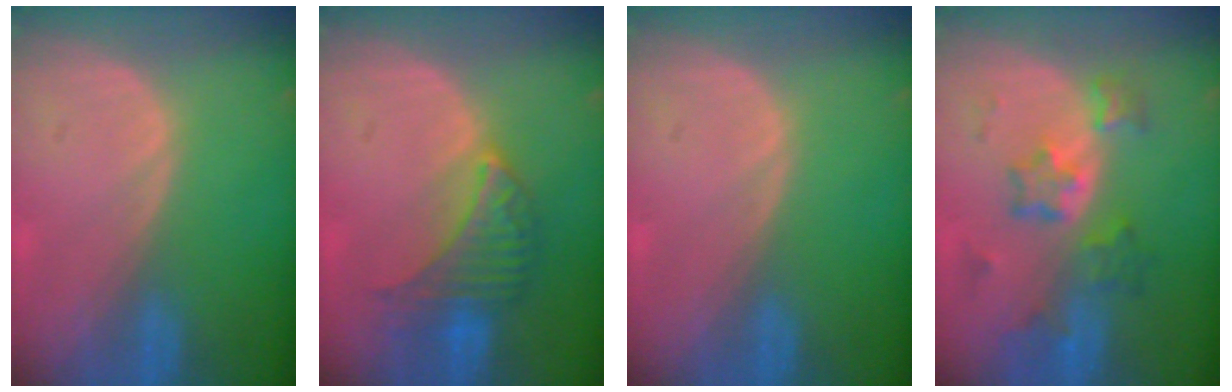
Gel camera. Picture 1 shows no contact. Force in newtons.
{"total": 6.5, "press": 6.5, "slide": 0.6}
{"total": 0.0}
{"total": 7.0, "press": 6.5, "slide": 2.6}